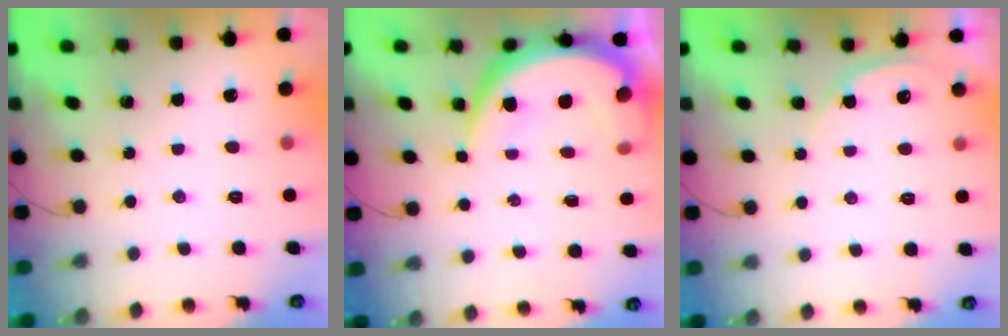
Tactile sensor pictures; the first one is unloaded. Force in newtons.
{"total": 10.8, "press": 10.7, "slide": 1.0}
{"total": 3.0, "press": 3.0, "slide": 0.2}